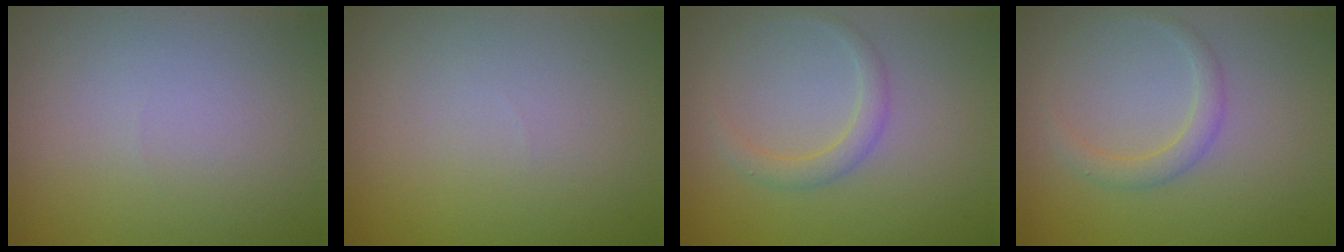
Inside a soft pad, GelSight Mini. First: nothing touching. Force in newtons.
{"total": 0.0}
{"total": 1.7, "press": 1.7, "slide": 0.1}
{"total": 1.7, "press": 1.7, "slide": 0.1}